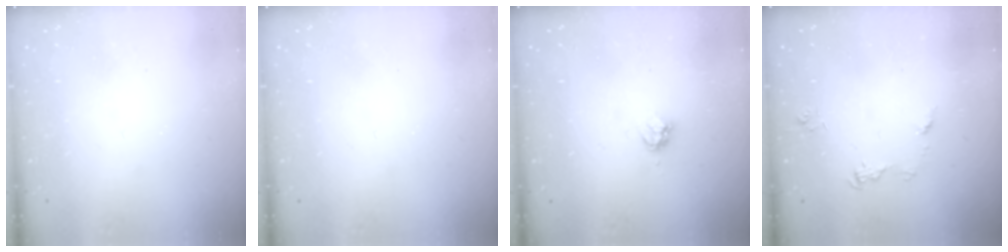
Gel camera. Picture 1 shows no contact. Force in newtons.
{"total": 0.0}
{"total": 3.3, "press": 3.3, "slide": 0.3}
{"total": 5.7, "press": 5.7, "slide": 0.6}